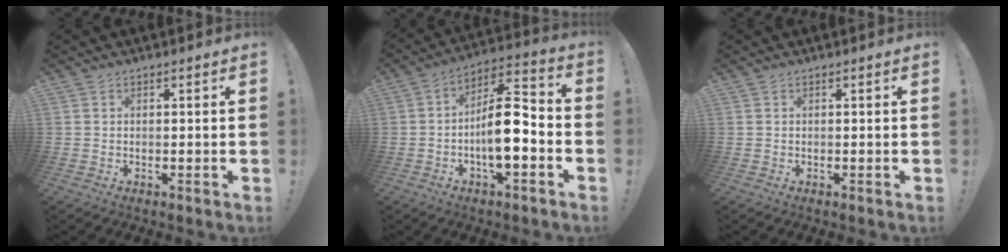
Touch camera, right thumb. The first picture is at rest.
{"total": 14.3, "force": [-3.4, 5.0, 13.0], "torque": [-0.219, 0.017, -0.053]}
{"total": 0.0}